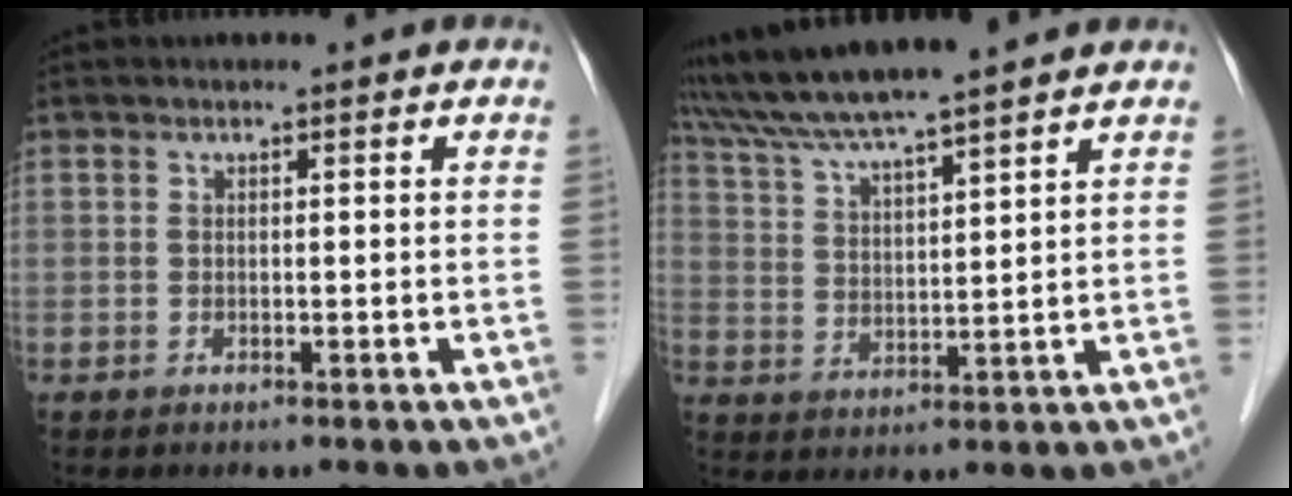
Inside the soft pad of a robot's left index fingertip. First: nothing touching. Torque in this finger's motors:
{"motor_torque": [0.60, -1.43, 1.05, 0.21]}